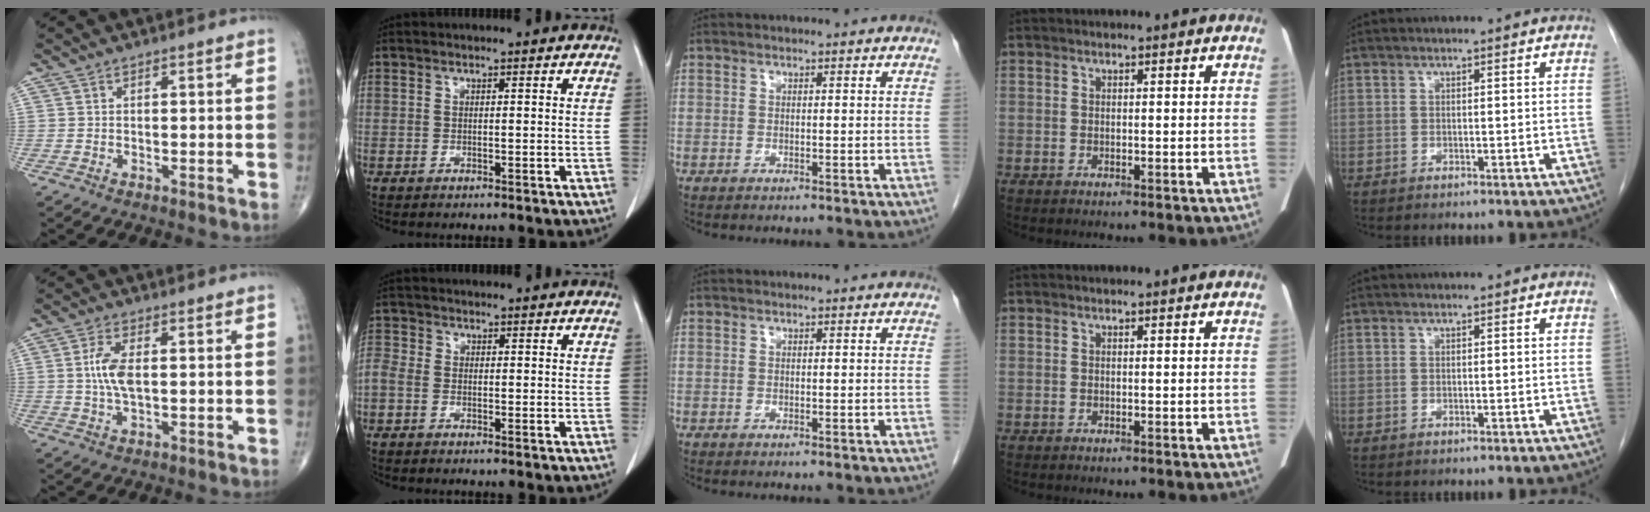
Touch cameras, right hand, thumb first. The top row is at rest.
{"thumb": {"total": 6.0, "force": [0.5, 2.5, 5.5], "torque": [-0.122, 0.001, 0.007]}, "index": {"total": 2.4, "force": [-0.7, 1.7, 1.5], "torque": [-0.046, 0.012, -0.018]}}